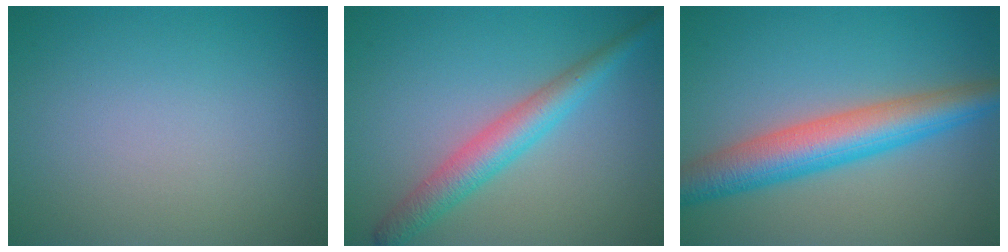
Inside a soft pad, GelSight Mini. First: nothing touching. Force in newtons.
{"total": 4.0, "press": 4.0, "slide": 0.1}
{"total": 6.9, "press": 6.9, "slide": 0.4}